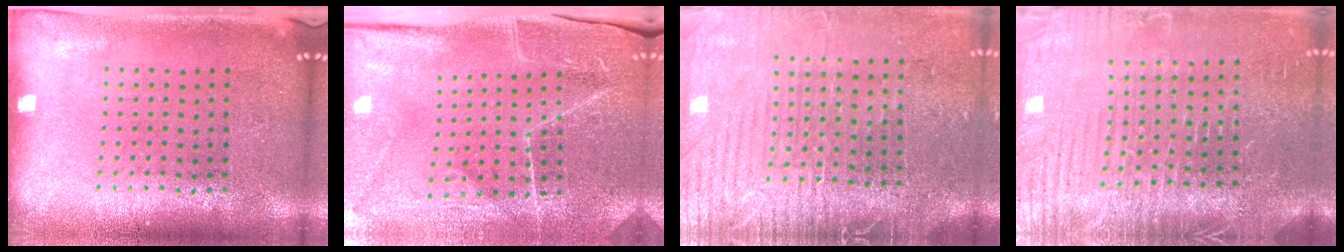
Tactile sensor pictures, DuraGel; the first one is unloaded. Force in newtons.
{"total": 3.8, "press": 3.7, "slide": 0.2}
{"total": 3.7, "press": 3.4, "slide": 1.5}
{"total": 4.1, "press": 3.8, "slide": 1.4}